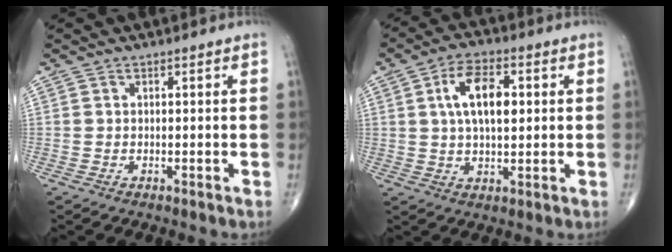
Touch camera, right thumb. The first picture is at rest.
{"total": 10.0, "force": [2.1, 5.0, 8.4], "torque": [-0.137, 0.004, 0.032]}